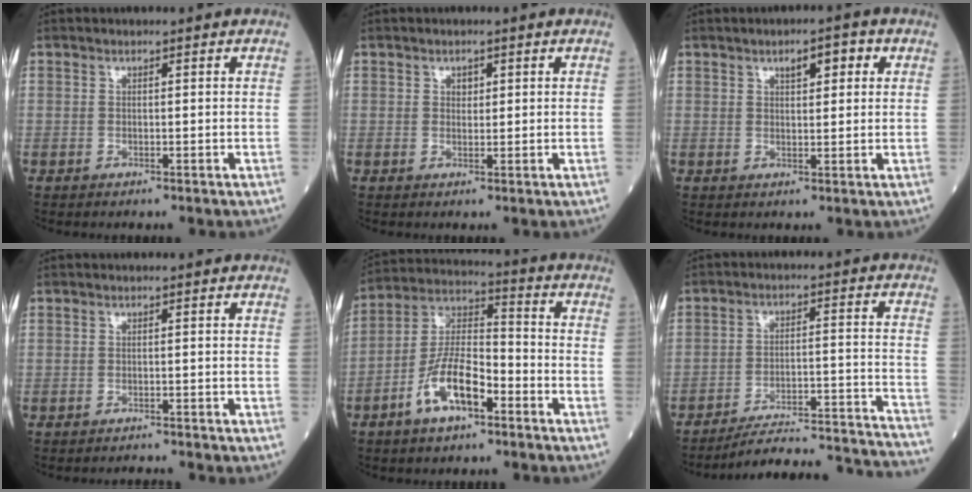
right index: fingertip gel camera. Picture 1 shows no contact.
{"total": 1.1, "force": [0.5, 0.8, 0.6], "torque": [-0.006, -0.001, 0.007]}
{"total": 3.7, "force": [1.7, 1.3, 3.0], "torque": [-0.045, 0.009, 0.026]}
{"total": 1.3, "force": [-1.2, -0.4, -0.3], "torque": [0.006, -0.006, -0.015]}
{"total": 11.0, "force": [-5.4, 3.9, 8.8], "torque": [-0.184, 0.010, -0.103]}
{"total": 22.4, "force": [-21.7, -0.5, 5.6], "torque": [-0.031, 0.000, -0.291]}